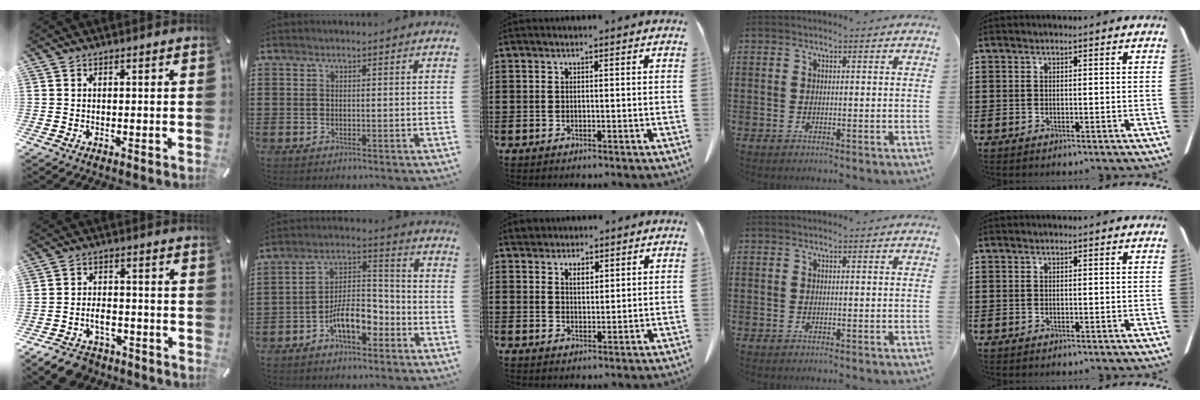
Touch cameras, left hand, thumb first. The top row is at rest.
{"thumb": {"total": 6.9, "force": [-4.2, 4.6, 3.1], "torque": [-0.057, 0.024, -0.075]}, "index": {"total": 8.6, "force": [-5.0, 3.9, 5.8], "torque": [-0.113, 0.018, -0.092]}, "middle": {"total": 2.9, "force": [2.3, 1.5, 0.9], "torque": [-0.017, 0.005, 0.043]}}